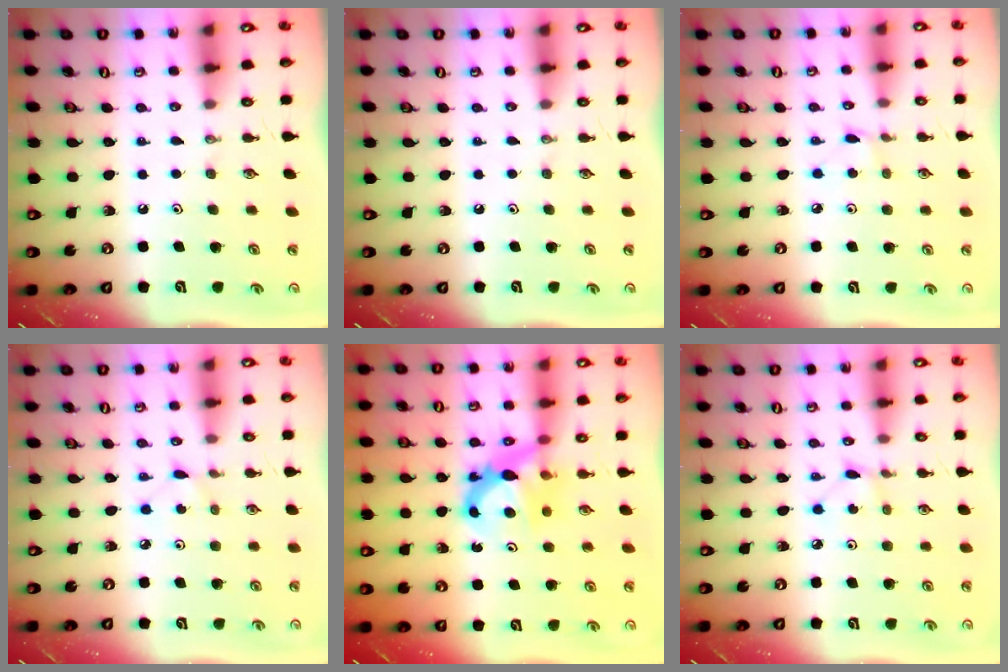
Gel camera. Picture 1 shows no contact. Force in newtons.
{"total": 0.0}
{"total": 2.2, "press": 2.2, "slide": 0.3}
{"total": 2.3, "press": 2.3, "slide": 0.3}
{"total": 6.8, "press": 6.8, "slide": 0.4}
{"total": 1.3, "press": 1.3, "slide": 0.1}